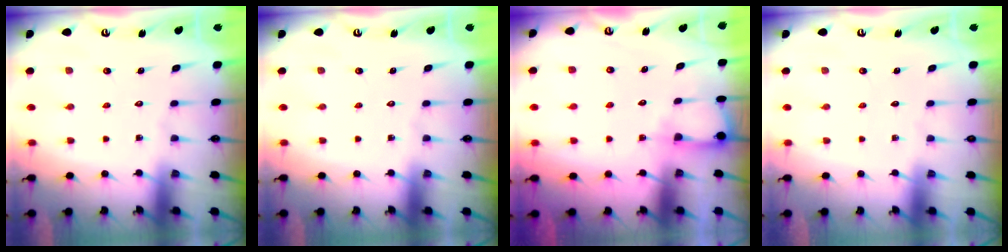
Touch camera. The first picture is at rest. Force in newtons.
{"total": 0.0}
{"total": 6.2, "press": 6.2, "slide": 0.4}
{"total": 0.0}